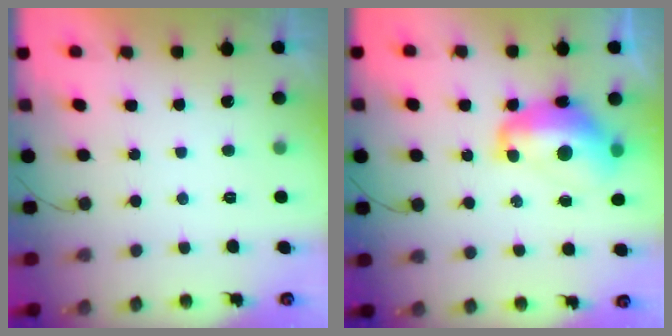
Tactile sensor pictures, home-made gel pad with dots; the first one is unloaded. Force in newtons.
{"total": 12.9, "press": 12.8, "slide": 1.6}